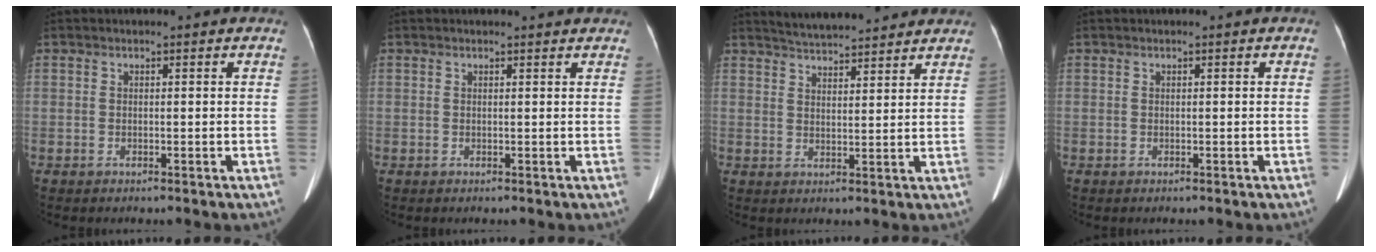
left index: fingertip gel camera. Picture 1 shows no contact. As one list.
[{"total": 2.8, "force": [2.7, 0.2, 0.6], "torque": [-0.011, 0.007, 0.024]}, {"total": 10.6, "force": [10.0, 1.4, 3.4], "torque": [-0.054, 0.022, 0.139]}, {"total": 0.0}]